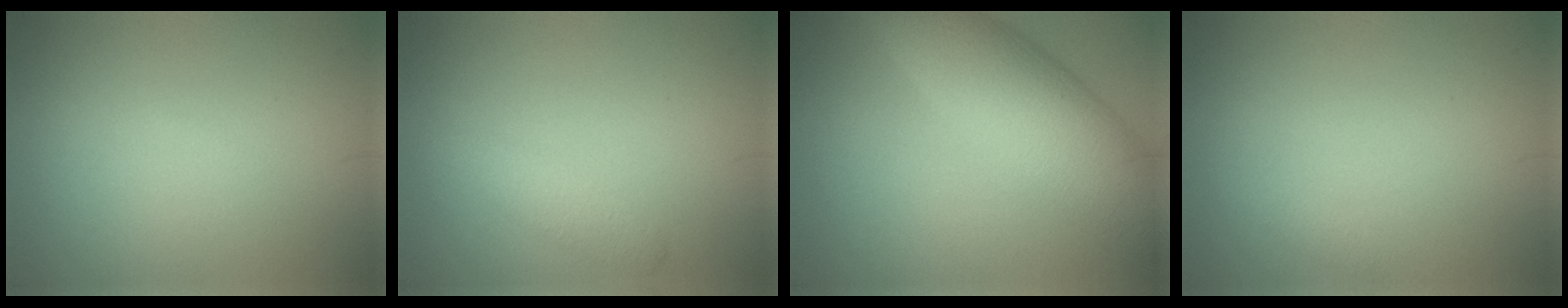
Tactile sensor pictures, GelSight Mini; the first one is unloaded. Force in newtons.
{"total": 1.9, "press": 1.9, "slide": 0.0}
{"total": 8.2, "press": 8.2, "slide": 0.1}
{"total": 0.7, "press": 0.7, "slide": 0.0}